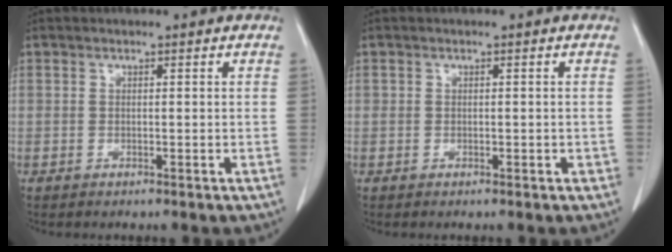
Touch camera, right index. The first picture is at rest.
{"total": 0.9, "force": [-0.2, 0.8, 0.3], "torque": [-0.005, 0.011, 0.000]}